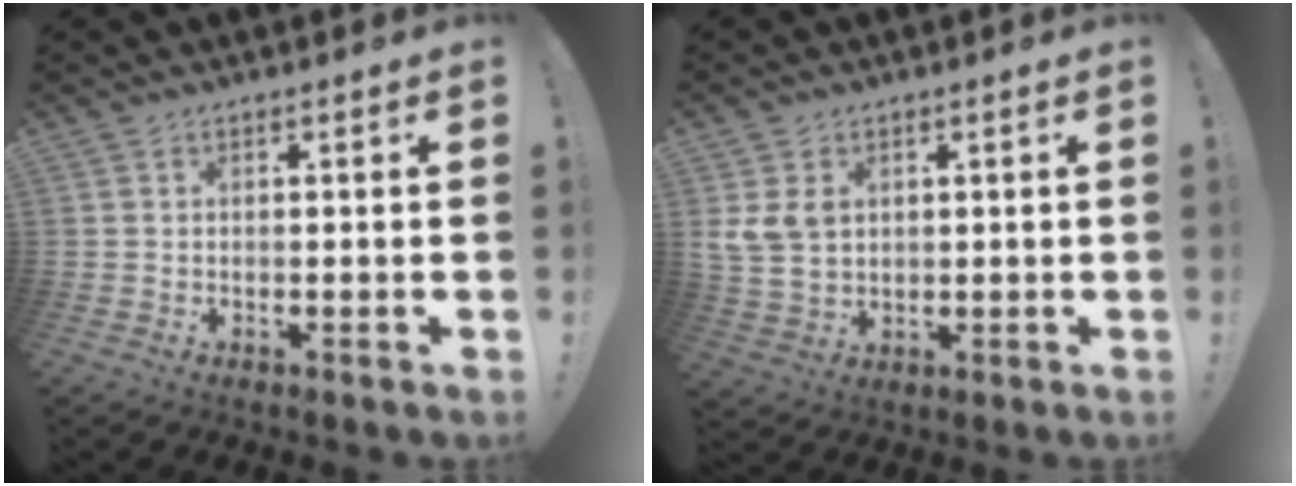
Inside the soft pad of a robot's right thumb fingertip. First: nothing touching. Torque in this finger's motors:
{"motor_torque": [0.09, 0.09, 0.12, 0.10, 0.00]}